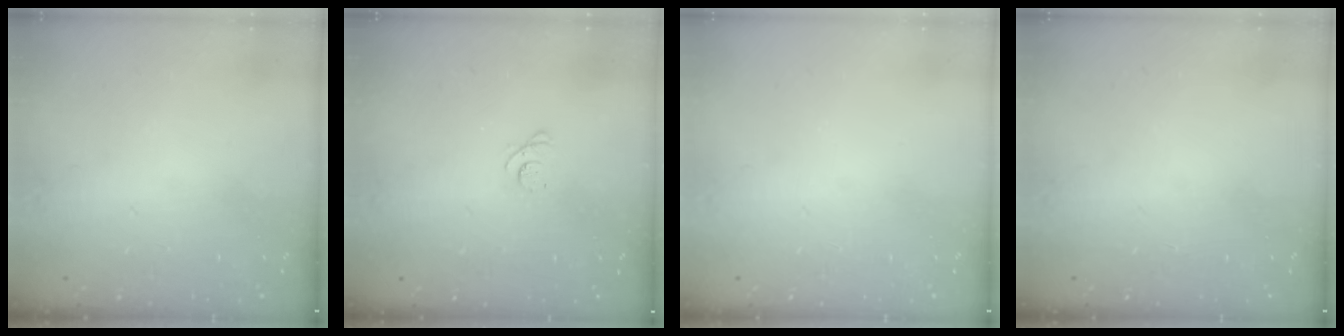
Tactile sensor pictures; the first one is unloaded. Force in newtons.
{"total": 2.5, "press": 2.5, "slide": 0.3}
{"total": 0.0}
{"total": 0.0}